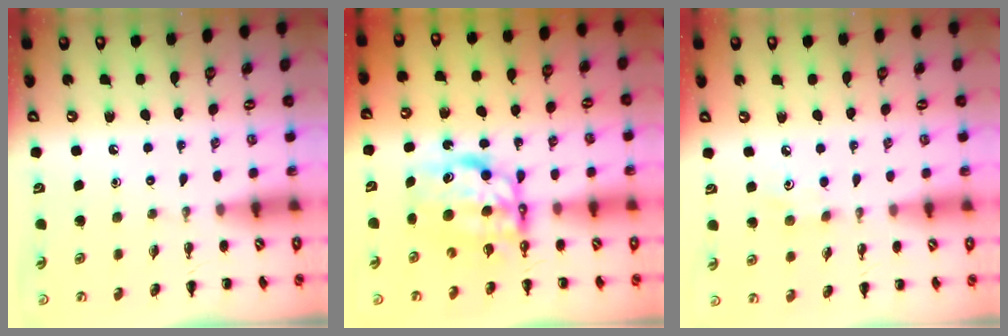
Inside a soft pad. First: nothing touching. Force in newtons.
{"total": 8.3, "press": 8.1, "slide": 2.0}
{"total": 3.2, "press": 3.0, "slide": 0.9}